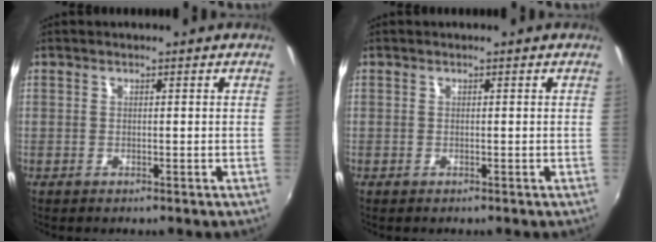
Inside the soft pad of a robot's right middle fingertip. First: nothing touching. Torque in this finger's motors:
{"motor_torque": [0.27, -0.84, -0.20, -0.10]}